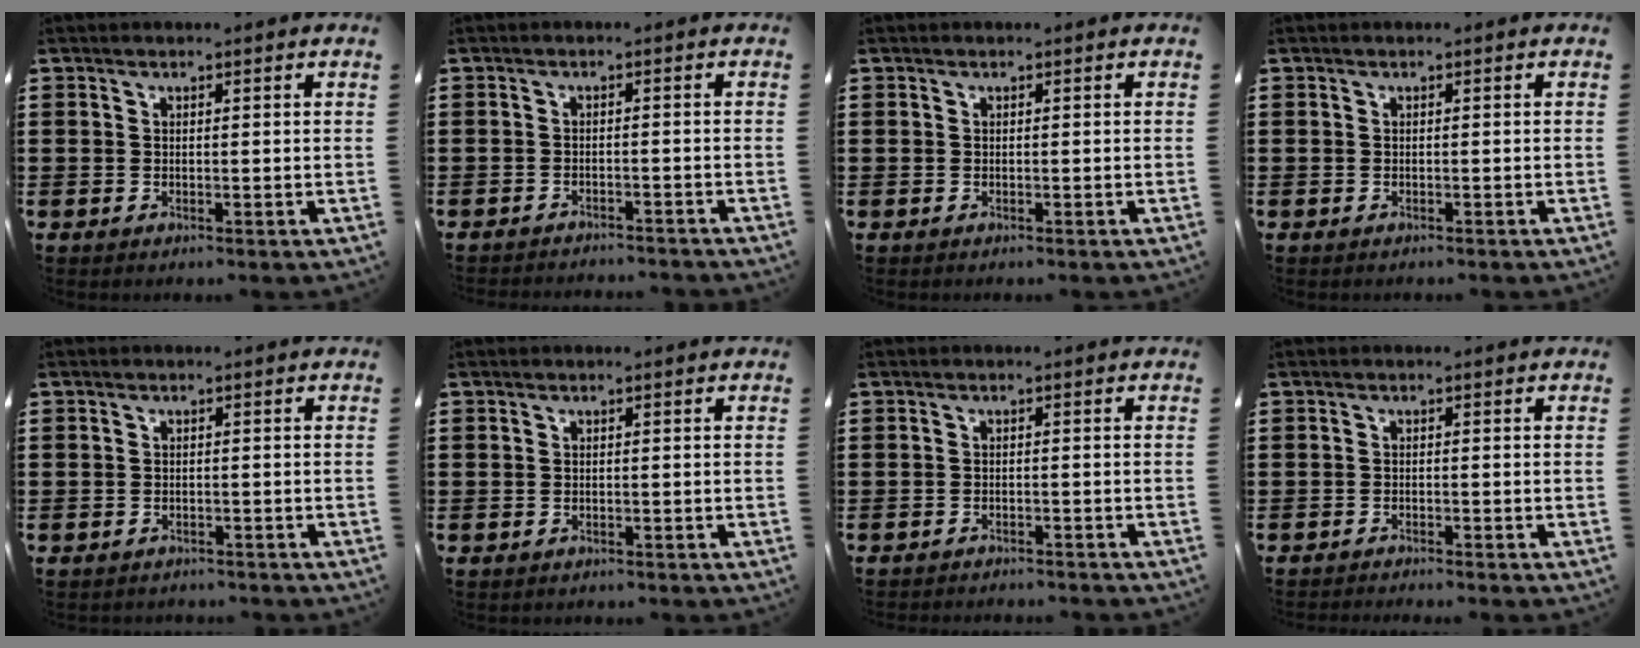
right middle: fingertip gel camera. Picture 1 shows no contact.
{"total": 1.8, "force": [-1.8, 0.0, 0.0], "torque": [-0.006, 0.001, -0.038]}
{"total": 0.0}
{"total": 0.0}
{"total": 1.4, "force": [-1.3, 0.3, -0.2], "torque": [0.000, 0.002, -0.031]}
{"total": 0.7, "force": [-0.6, 0.3, -0.1], "torque": [0.000, 0.002, -0.013]}
{"total": 1.6, "force": [-1.6, 0.0, 0.0], "torque": [-0.006, 0.001, -0.033]}
{"total": 1.3, "force": [-1.2, -0.2, 0.1], "torque": [-0.004, 0.001, -0.024]}